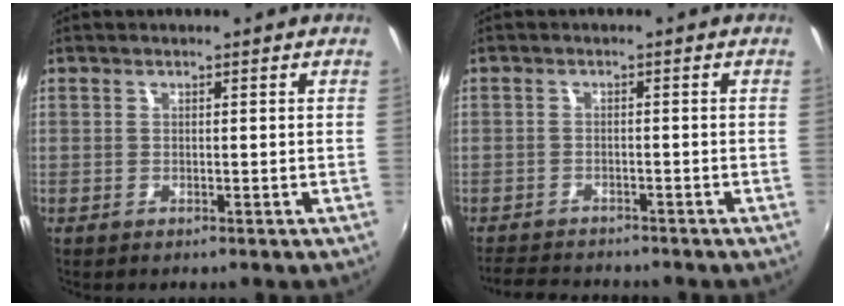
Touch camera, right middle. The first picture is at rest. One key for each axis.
{"total": 5.5, "fx": -5.0, "fy": 1.9, "fz": 1.1, "tx": -0.043, "ty": 0.003, "tz": -0.084}